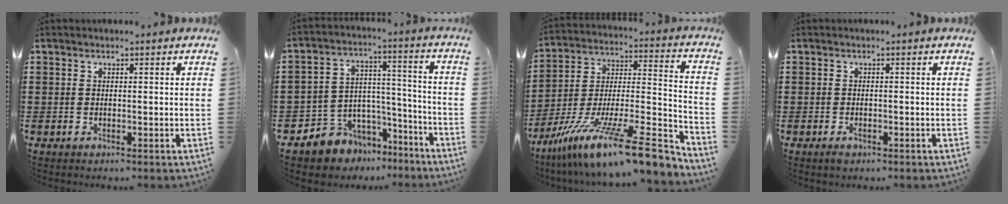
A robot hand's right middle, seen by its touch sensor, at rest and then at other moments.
{"total": 5.9, "force": [-4.7, 3.5, -0.6], "torque": [-0.006, 0.011, -0.091]}
{"total": 15.8, "force": [-11.5, 1.8, 10.7], "torque": [-0.185, 0.027, -0.199]}
{"total": 1.1, "force": [-0.6, 0.5, 0.7], "torque": [-0.016, -0.003, -0.011]}